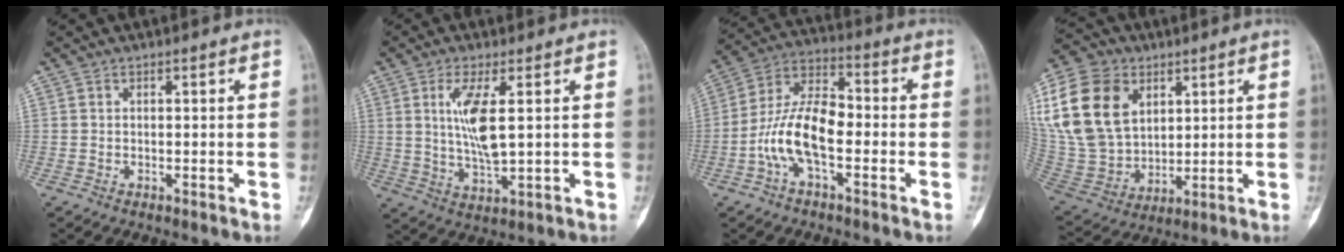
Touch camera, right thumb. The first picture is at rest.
{"total": 8.2, "force": [1.8, 1.9, 7.8], "torque": [-0.168, -0.021, 0.042]}
{"total": 12.5, "force": [-3.1, 5.6, 10.7], "torque": [-0.204, 0.043, -0.064]}
{"total": 22.4, "force": [7.4, 16.2, 13.7], "torque": [-0.284, 0.000, 0.153]}